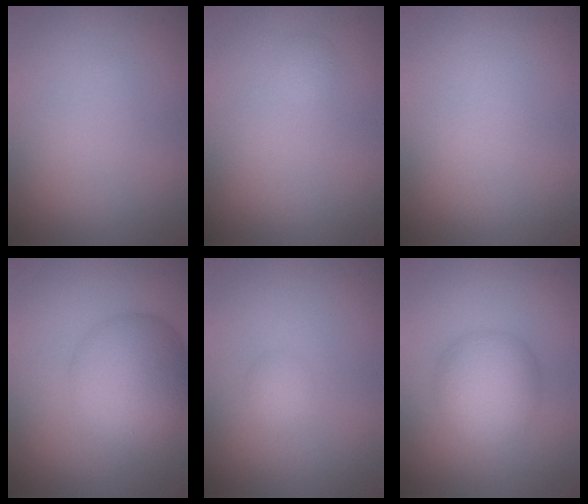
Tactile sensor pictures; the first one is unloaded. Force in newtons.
{"total": 0.6, "press": 0.6, "slide": 0.0}
{"total": 0.0}
{"total": 8.0, "press": 8.0, "slide": 0.1}
{"total": 1.0, "press": 1.0, "slide": 0.0}
{"total": 4.8, "press": 4.8, "slide": 0.3}